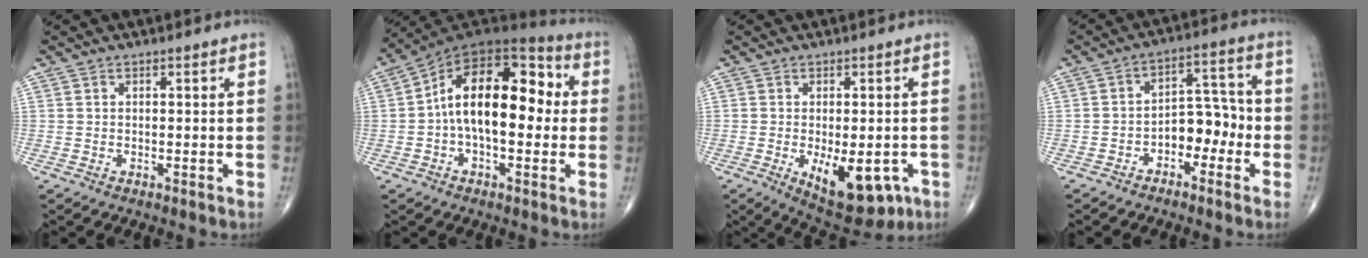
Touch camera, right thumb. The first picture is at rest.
{"total": 18.4, "force": [0.5, 9.9, 15.6], "torque": [-0.227, 0.048, -0.004]}
{"total": 12.6, "force": [-4.4, 6.1, 10.2], "torque": [-0.123, -0.005, -0.047]}
{"total": 8.0, "force": [-3.0, 5.0, 5.4], "torque": [-0.046, 0.048, -0.055]}